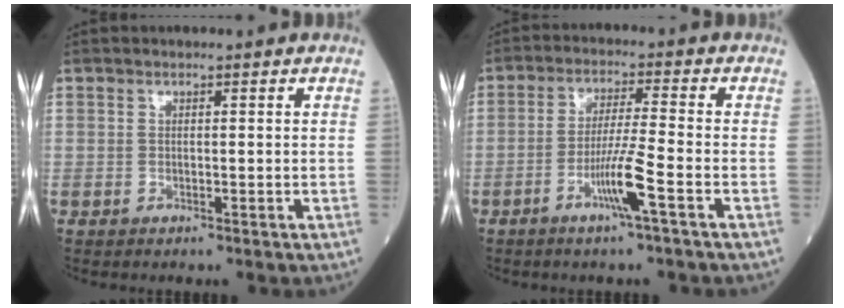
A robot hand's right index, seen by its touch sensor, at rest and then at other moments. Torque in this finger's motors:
{"motor_torque": [1.12, -0.37, 0.72, 0.21]}